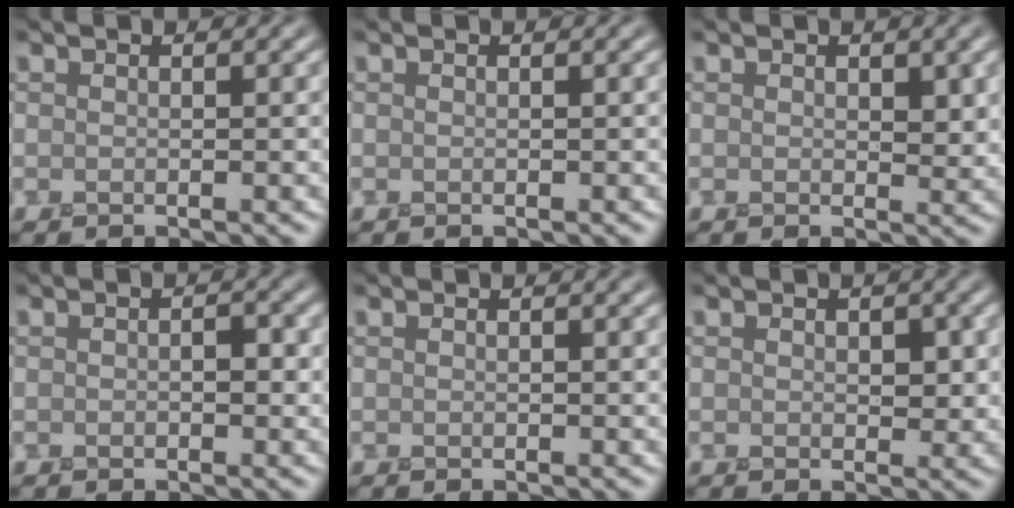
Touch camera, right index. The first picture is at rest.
{"total": 0.0}
{"total": 1.6, "force": [0.6, 1.1, 1.1], "torque": [-0.016, -0.001, 0.011]}
{"total": 1.4, "force": [0.0, 0.7, 1.2], "torque": [-0.021, 0.002, -0.001]}
{"total": 0.0}
{"total": 2.1, "force": [0.5, 1.4, 1.5], "torque": [-0.023, 0.001, 0.006]}